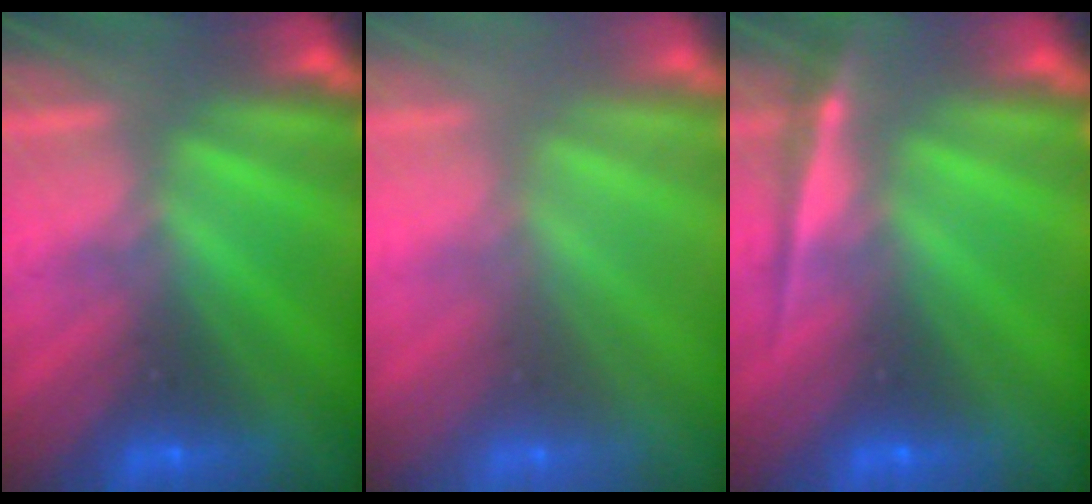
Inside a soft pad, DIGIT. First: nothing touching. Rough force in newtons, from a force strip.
{"total": 3.0}
{"total": 1.9}